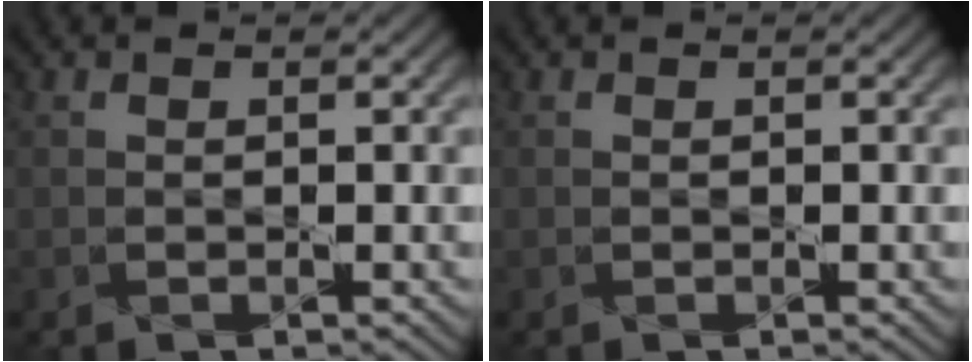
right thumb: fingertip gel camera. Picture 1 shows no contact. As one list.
[{"total": 0.0}]